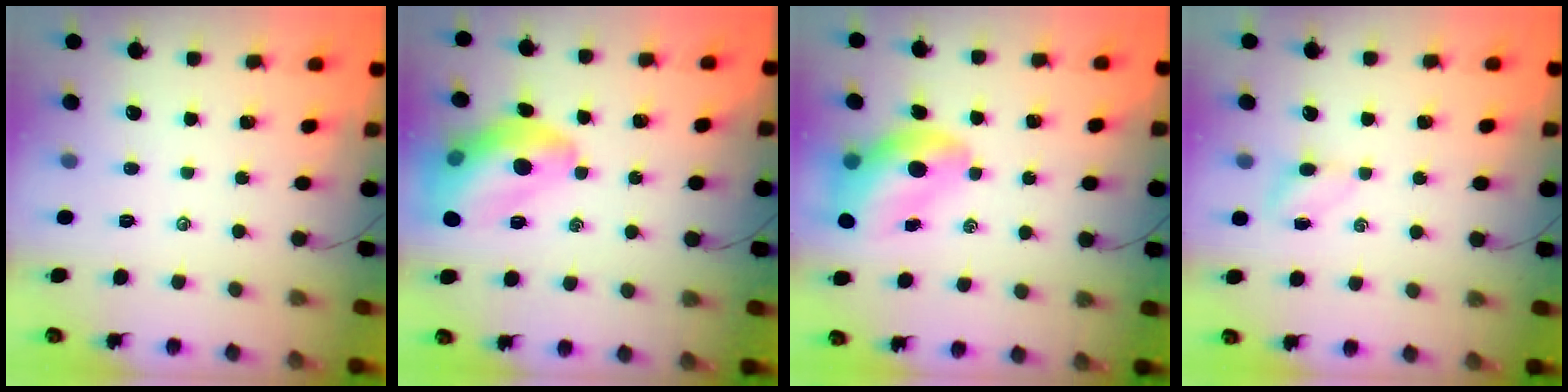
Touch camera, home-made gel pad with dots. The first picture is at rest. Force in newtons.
{"total": 15.9, "press": 15.7, "slide": 2.2}
{"total": 13.7, "press": 13.0, "slide": 4.2}
{"total": 3.0, "press": 2.9, "slide": 0.9}